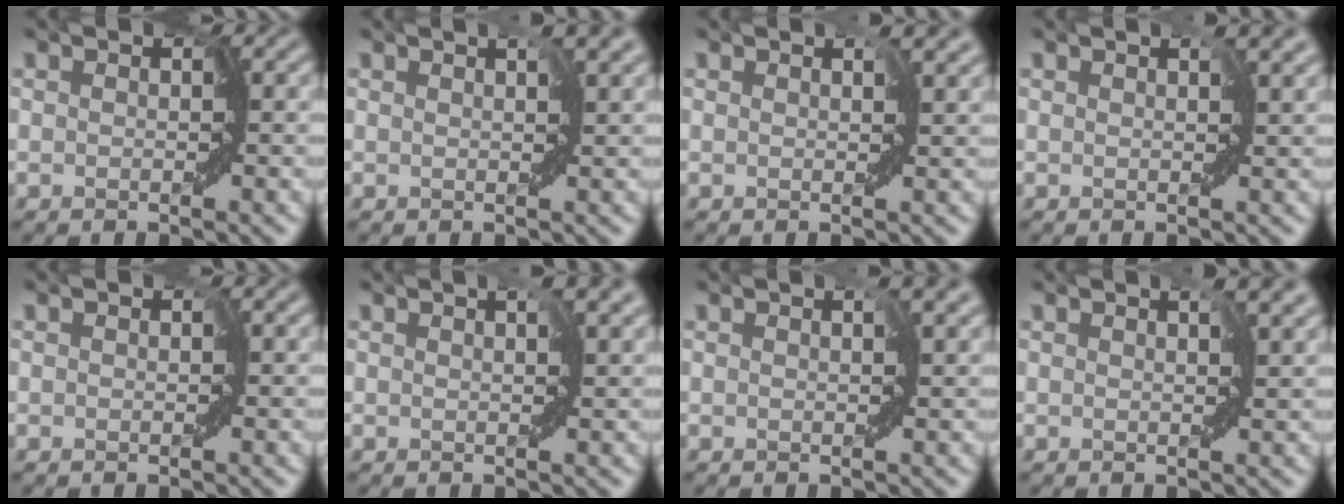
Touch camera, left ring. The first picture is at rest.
{"total": 2.5, "force": [1.3, 0.6, 2.1], "torque": [-0.033, 0.006, 0.023]}
{"total": 2.2, "force": [1.2, 1.0, 1.6], "torque": [-0.021, 0.004, 0.017]}
{"total": 2.5, "force": [1.2, 1.0, 1.9], "torque": [-0.024, 0.005, 0.017]}
{"total": 0.0}
{"total": 2.4, "force": [1.2, 0.5, 2.1], "torque": [-0.033, 0.007, 0.021]}
{"total": 1.8, "force": [0.9, 0.5, 1.5], "torque": [-0.022, 0.005, 0.016]}
{"total": 3.0, "force": [1.5, 1.1, 2.3], "torque": [-0.030, 0.008, 0.022]}